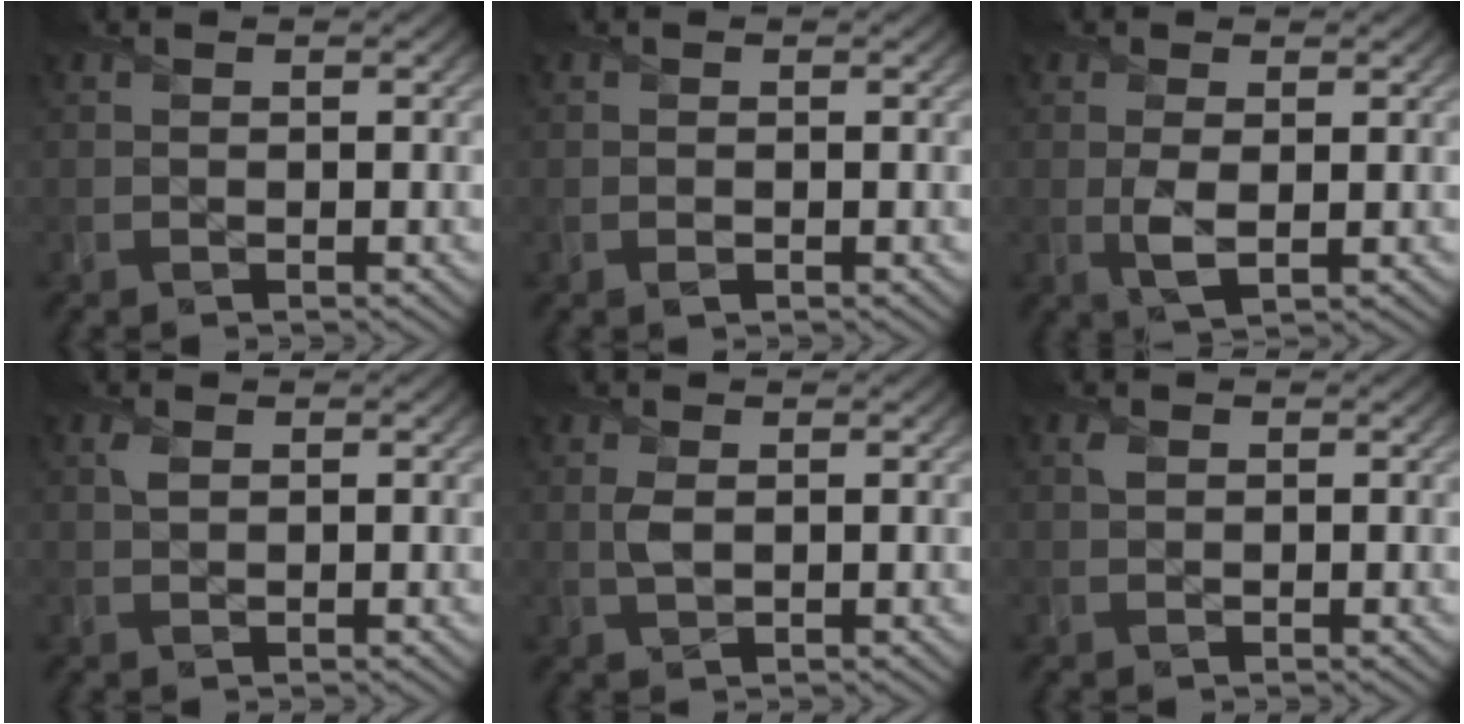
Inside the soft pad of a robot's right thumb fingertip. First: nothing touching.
{"total": 0.0}
{"total": 2.4, "force": [0.3, 1.0, 2.1], "torque": [-0.047, -0.005, 0.008]}
{"total": 1.0, "force": [0.5, 0.6, 0.6], "torque": [-0.017, 0.004, 0.010]}
{"total": 1.5, "force": [0.4, 0.8, 1.2], "torque": [-0.030, 0.000, 0.008]}
{"total": 0.7, "force": [0.4, 0.6, 0.3], "torque": [-0.009, 0.003, 0.005]}